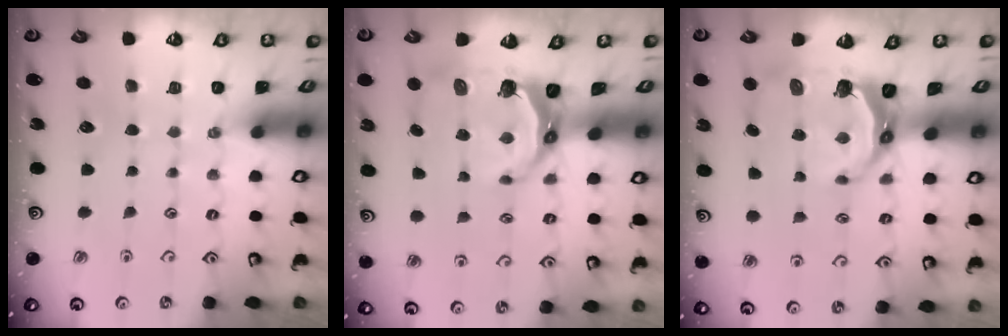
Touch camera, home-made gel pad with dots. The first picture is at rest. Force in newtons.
{"total": 8.2, "press": 7.0, "slide": 4.4}
{"total": 8.2, "press": 7.0, "slide": 4.4}